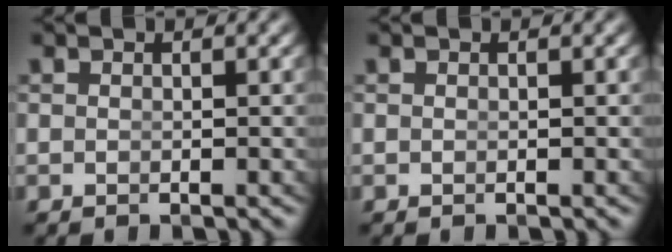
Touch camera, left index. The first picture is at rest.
{"total": 0.0}